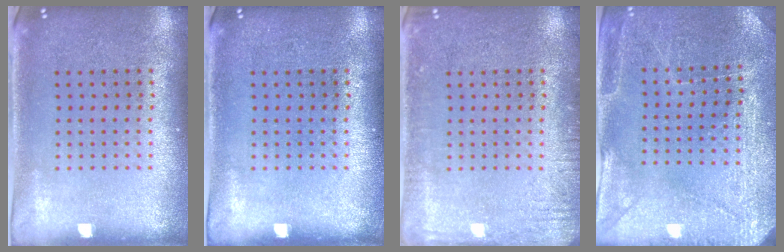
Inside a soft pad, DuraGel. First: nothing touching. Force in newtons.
{"total": 0.0}
{"total": 2.0, "press": 1.9, "slide": 0.2}
{"total": 2.9, "press": 2.8, "slide": 0.3}